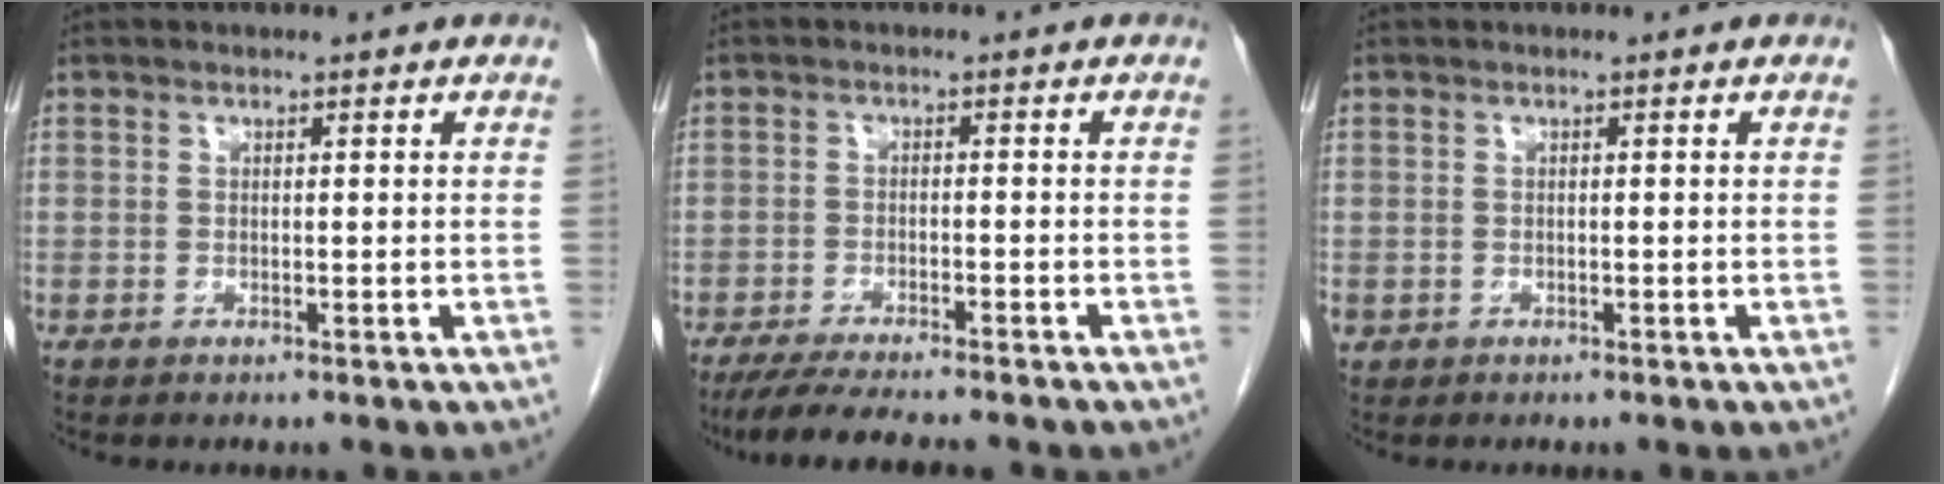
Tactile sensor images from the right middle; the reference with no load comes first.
{"total": 9.0, "force": [-7.7, 0.7, 4.5], "torque": [-0.069, -0.020, -0.122]}
{"total": 0.6, "force": [-0.2, 0.6, 0.2], "torque": [-0.004, 0.002, 0.002]}